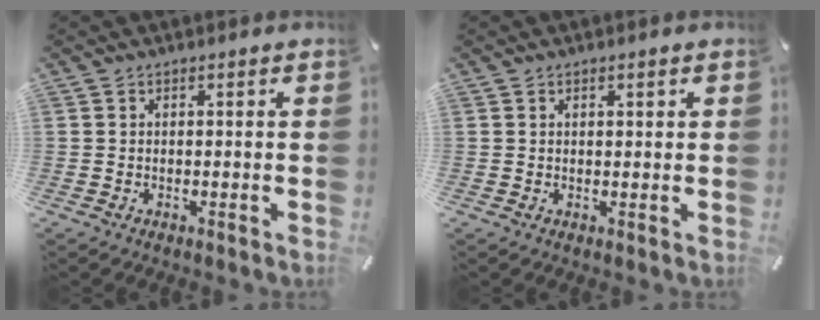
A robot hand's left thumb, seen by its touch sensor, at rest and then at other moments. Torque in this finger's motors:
{"motor_torque": [-0.28, -0.29, -0.01, -0.03, -0.02]}